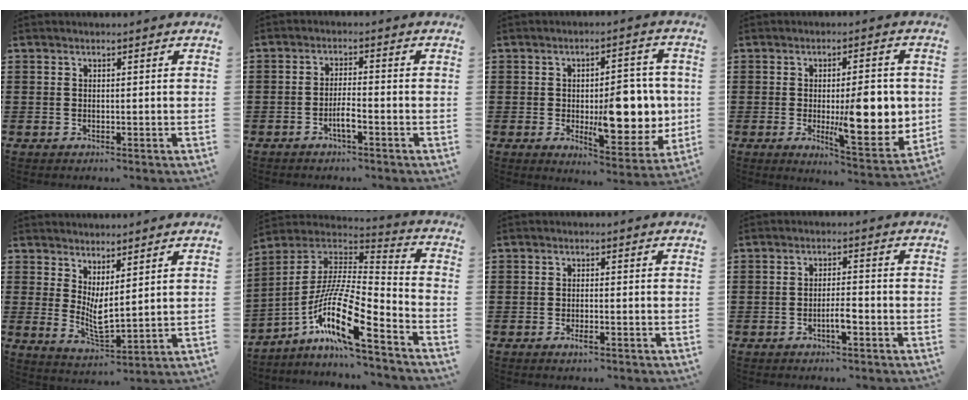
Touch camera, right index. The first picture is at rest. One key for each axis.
{"total": 2.9, "fx": -1.6, "fy": 0.3, "fz": 2.4, "tx": -0.049, "ty": -0.001, "tz": -0.032}
{"total": 10.8, "fx": -0.6, "fy": 5.2, "fz": 9.5, "tx": -0.120, "ty": -0.012, "tz": -0.008}
{"total": 10.5, "fx": -0.6, "fy": 3.5, "fz": 9.9, "tx": -0.139, "ty": -0.013, "tz": -0.008}
{"total": 3.9, "fx": 1.9, "fy": 1.0, "fz": 3.2, "tx": -0.068, "ty": -0.015, "tz": 0.038}
{"total": 15.8, "fx": -9.0, "fy": 2.7, "fz": 12.7, "tx": -0.263, "ty": -0.010, "tz": -0.173}
{"total": 1.6, "fx": -0.9, "fy": 0.2, "fz": 1.3, "tx": -0.022, "ty": -0.005, "tz": -0.015}
{"total": 3.0, "fx": -1.4, "fy": 0.6, "fz": 2.6, "tx": -0.053, "ty": 0.001, "tz": -0.028}